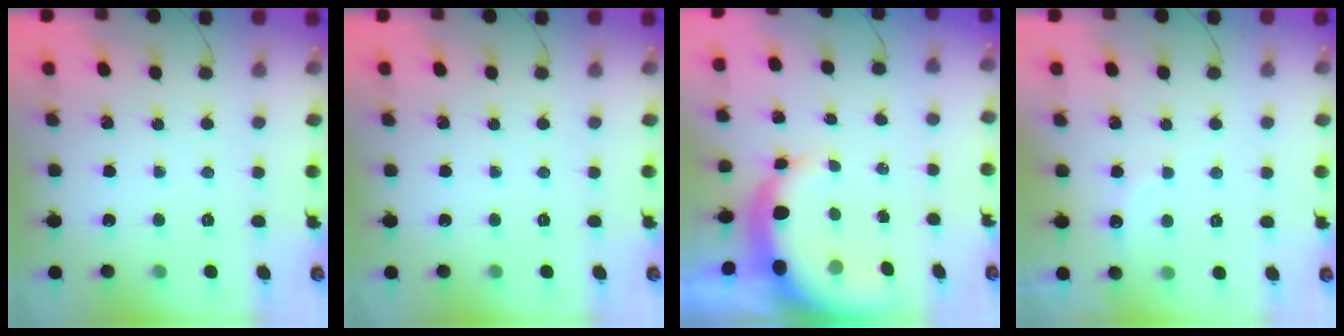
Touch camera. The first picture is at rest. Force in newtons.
{"total": 0.0}
{"total": 8.8, "press": 8.5, "slide": 1.9}
{"total": 3.9, "press": 3.8, "slide": 0.8}